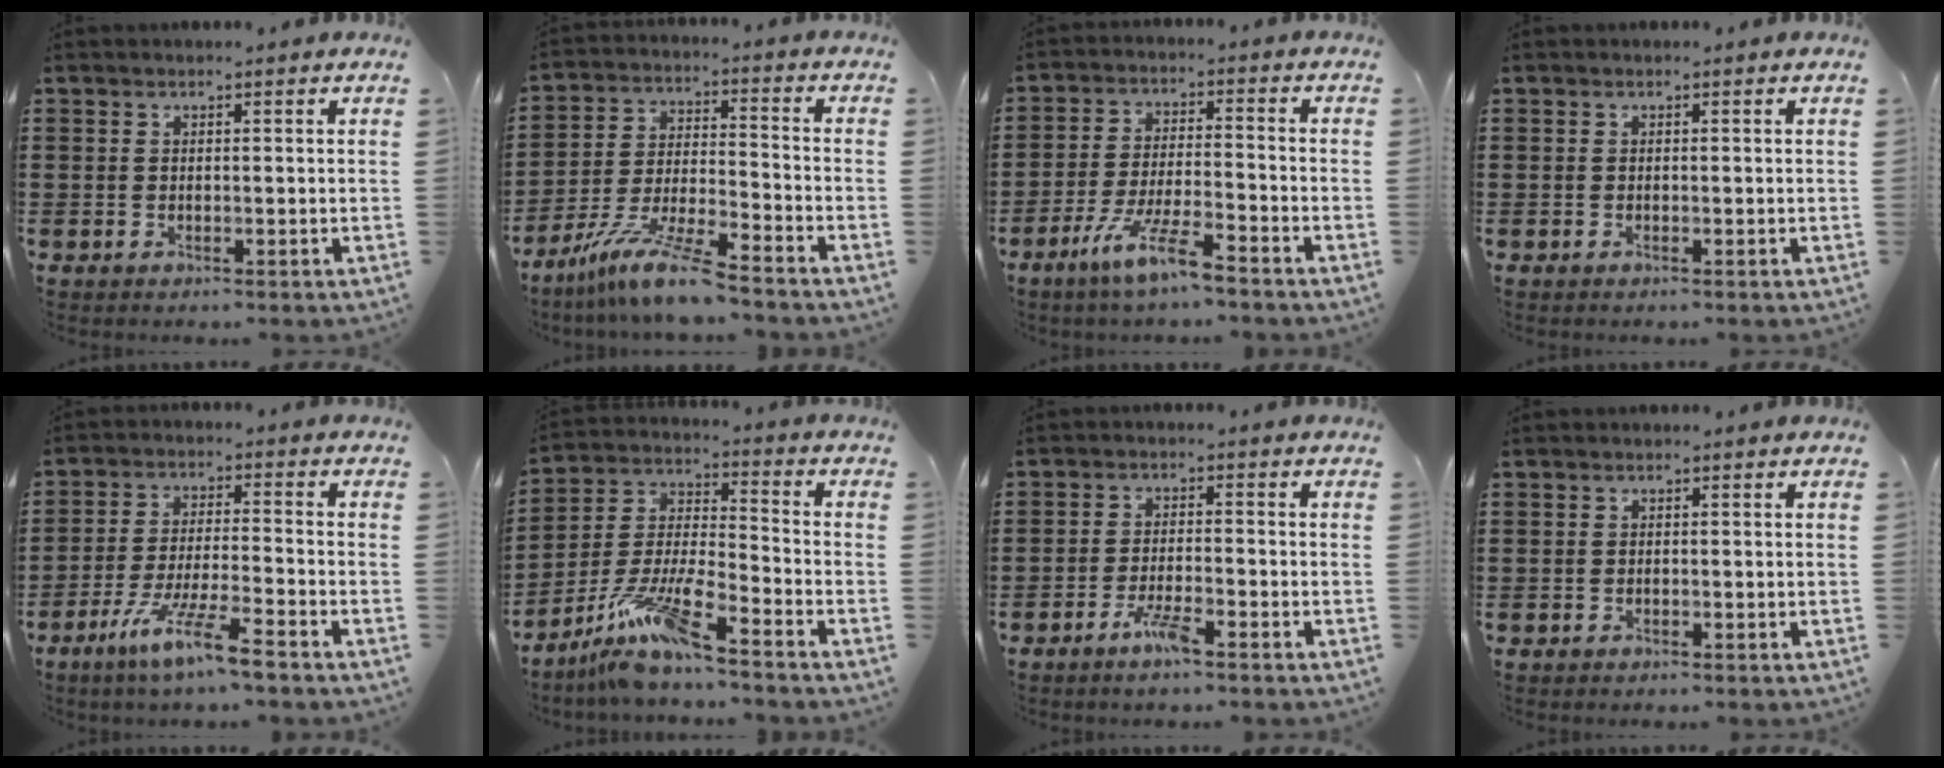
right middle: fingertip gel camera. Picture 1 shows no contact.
{"total": 10.6, "force": [-9.1, 0.1, 5.4], "torque": [-0.115, 0.005, -0.184]}
{"total": 8.1, "force": [-6.1, 0.5, 5.4], "torque": [-0.118, -0.007, -0.118]}
{"total": 0.0}
{"total": 9.0, "force": [-6.9, 0.2, 5.9], "torque": [-0.125, -0.010, -0.135]}
{"total": 10.0, "force": [-8.0, 0.4, 5.9], "torque": [-0.135, -0.011, -0.163]}
{"total": 4.0, "force": [-2.7, 0.5, 2.9], "torque": [-0.069, -0.005, -0.053]}
{"total": 1.1, "force": [-1.0, 0.3, 0.2], "torque": [-0.006, 0.002, -0.022]}